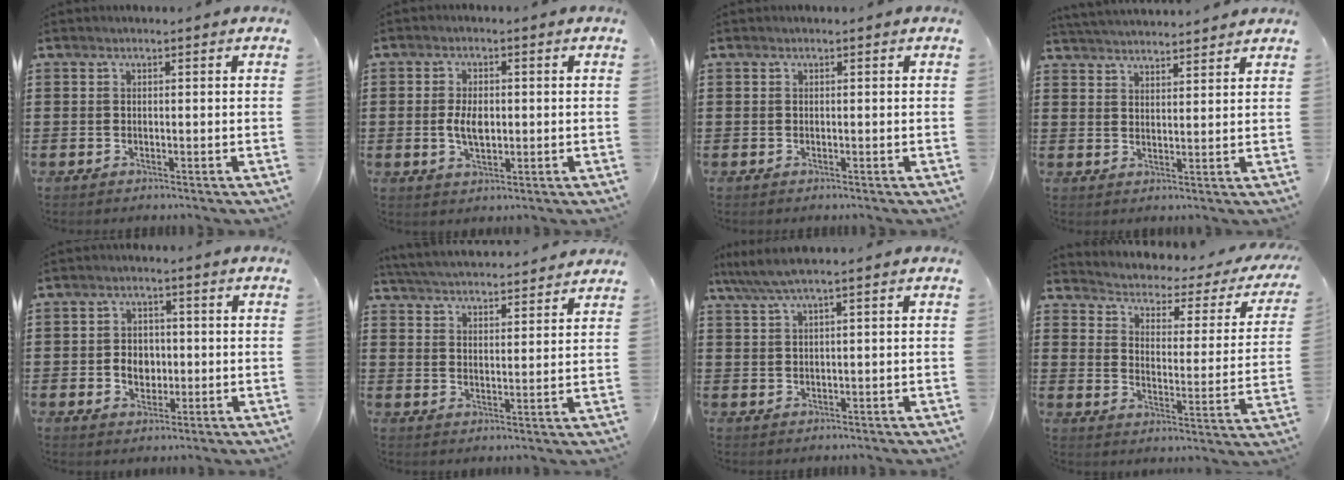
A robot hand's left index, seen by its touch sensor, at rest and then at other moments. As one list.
[{"total": 4.5, "force": [0.0, 2.4, 3.8], "torque": [-0.073, 0.001, -0.004]}, {"total": 0.0}, {"total": 3.4, "force": [3.4, -0.3, 0.1], "torque": [-0.013, -0.012, 0.062]}, {"total": 4.0, "force": [-0.5, 3.2, 2.4], "torque": [-0.045, 0.005, -0.014]}, {"total": 4.4, "force": [4.4, -0.2, 0.5], "torque": [-0.029, -0.029, 0.075]}, {"total": 3.3, "force": [1.9, 0.1, 2.8], "torque": [-0.065, -0.001, 0.031]}, {"total": 1.8, "force": [1.4, 0.7, 0.9], "torque": [-0.031, -0.022, 0.010]}]